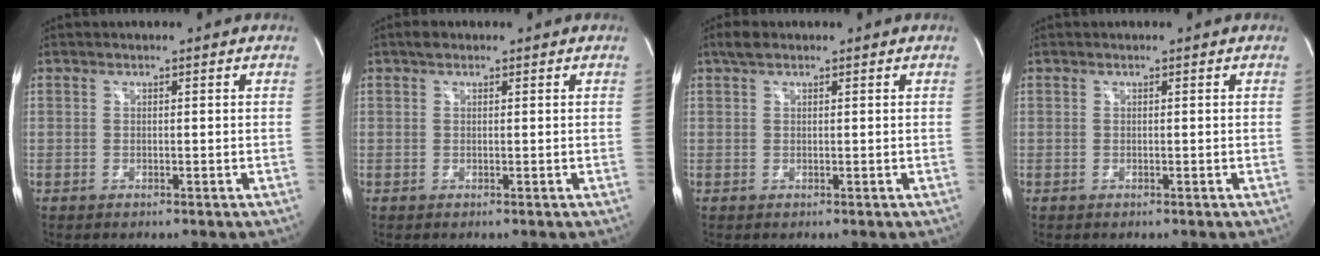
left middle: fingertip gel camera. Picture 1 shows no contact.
{"total": 1.2, "force": [0.9, 0.6, 0.6], "torque": [-0.017, 0.012, 0.014]}
{"total": 1.9, "force": [1.4, 0.8, 1.1], "torque": [-0.027, 0.016, 0.026]}
{"total": 0.0}